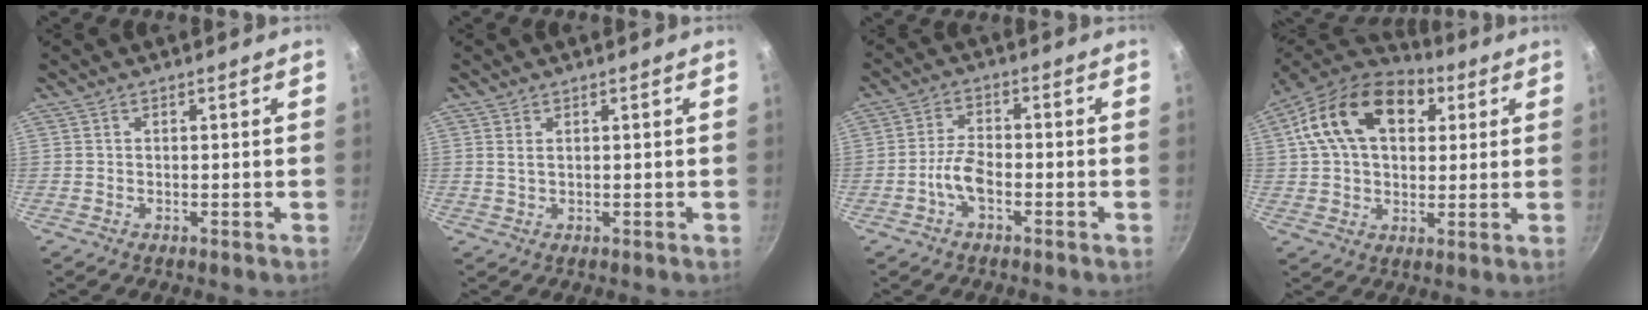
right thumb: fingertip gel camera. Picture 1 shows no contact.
{"total": 1.4, "force": [0.6, 0.7, 1.1], "torque": [-0.022, -0.004, 0.012]}
{"total": 4.9, "force": [-2.1, 2.2, 3.8], "torque": [-0.074, 0.024, -0.046]}
{"total": 19.6, "force": [6.3, 13.0, 13.2], "torque": [-0.206, 0.014, 0.092]}